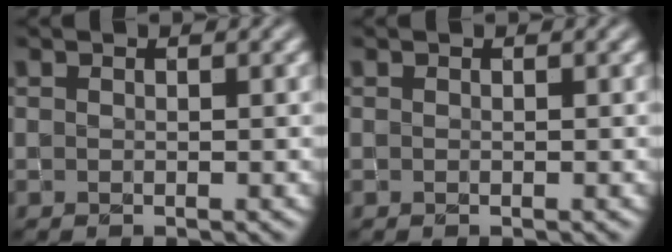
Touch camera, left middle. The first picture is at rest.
{"total": 0.0}